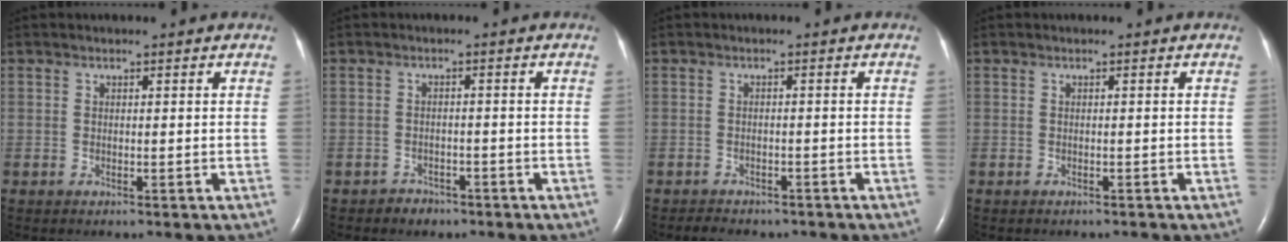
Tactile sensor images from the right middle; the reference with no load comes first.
{"total": 2.1, "force": [-1.6, 1.3, 0.0], "torque": [-0.008, 0.005, -0.024]}
{"total": 4.9, "force": [-4.1, 2.1, 1.5], "torque": [-0.025, 0.000, -0.049]}
{"total": 0.7, "force": [-0.7, 0.2, 0.1], "torque": [-0.007, -0.002, -0.010]}